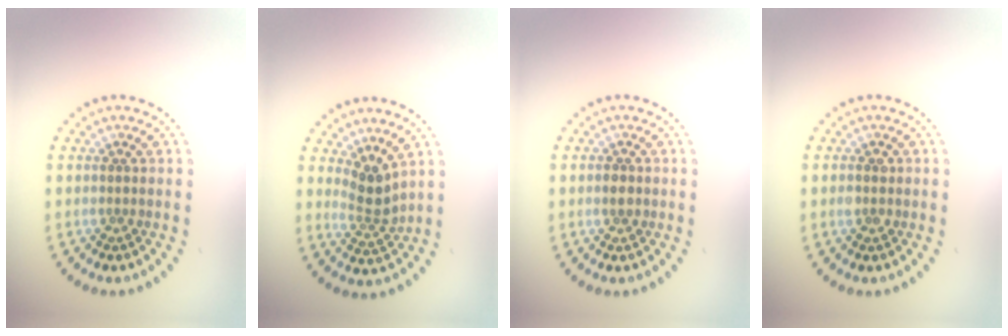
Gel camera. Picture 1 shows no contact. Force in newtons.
{"total": 2.5, "press": 1.7, "slide": 1.8}
{"total": 1.2, "press": 1.1, "slide": 0.2}
{"total": 1.2, "press": 1.2, "slide": 0.3}